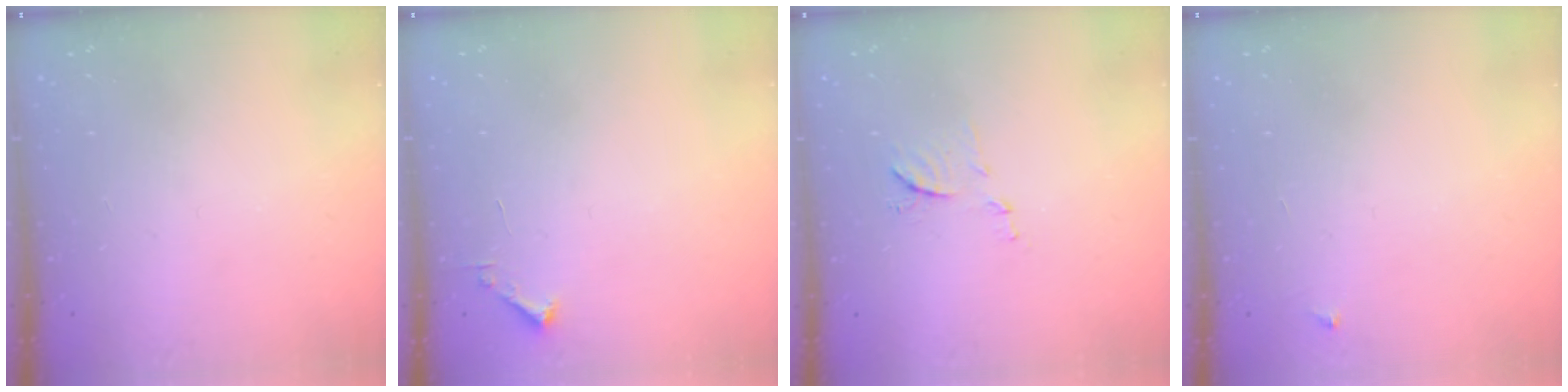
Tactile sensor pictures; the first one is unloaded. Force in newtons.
{"total": 1.7, "press": 1.7, "slide": 0.2}
{"total": 7.2, "press": 7.1, "slide": 0.5}
{"total": 3.2, "press": 3.2, "slide": 0.5}